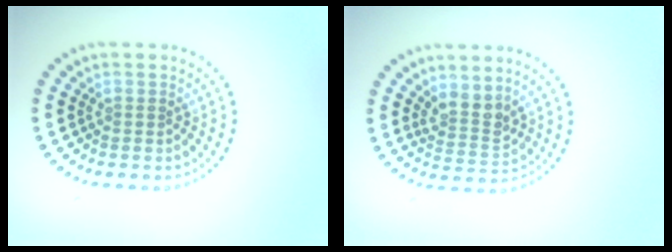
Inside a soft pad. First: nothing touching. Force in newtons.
{"total": 2.7, "press": 2.0, "slide": 1.8}